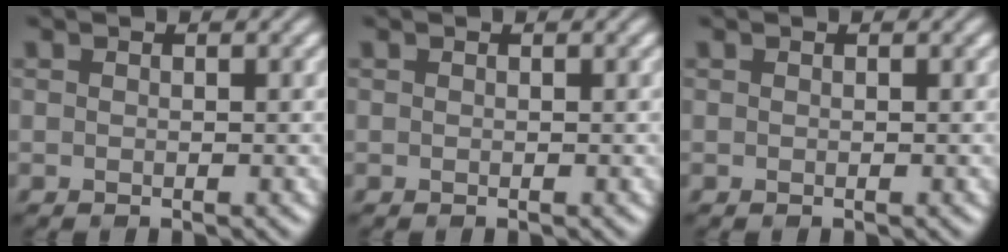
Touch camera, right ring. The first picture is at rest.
{"total": 0.0}
{"total": 0.0}